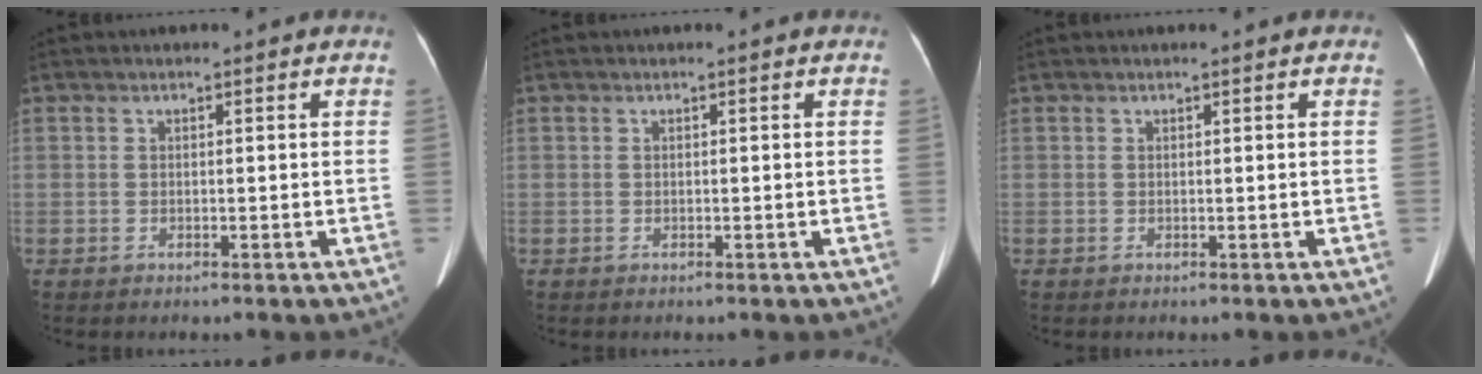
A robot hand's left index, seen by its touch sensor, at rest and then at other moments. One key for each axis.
{"total": 0.0}
{"total": 0.0}